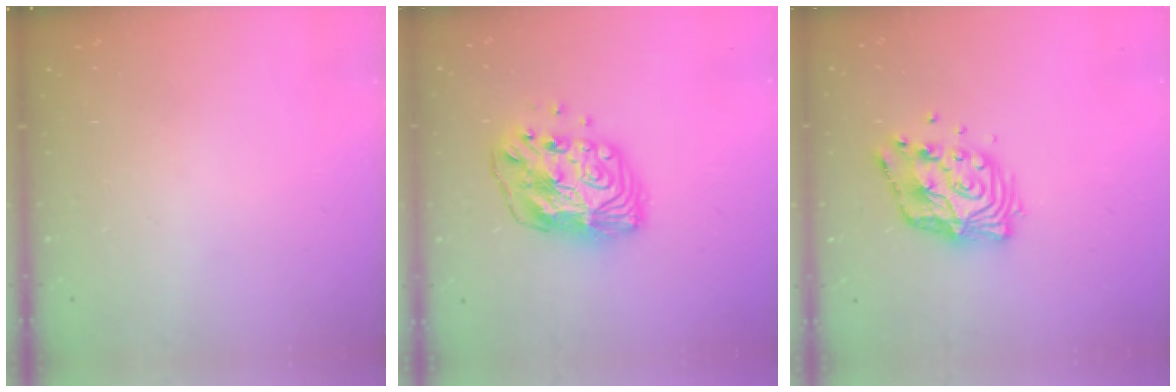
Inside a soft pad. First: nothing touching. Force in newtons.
{"total": 12.2, "press": 12.1, "slide": 1.1}
{"total": 12.3, "press": 12.3, "slide": 1.1}